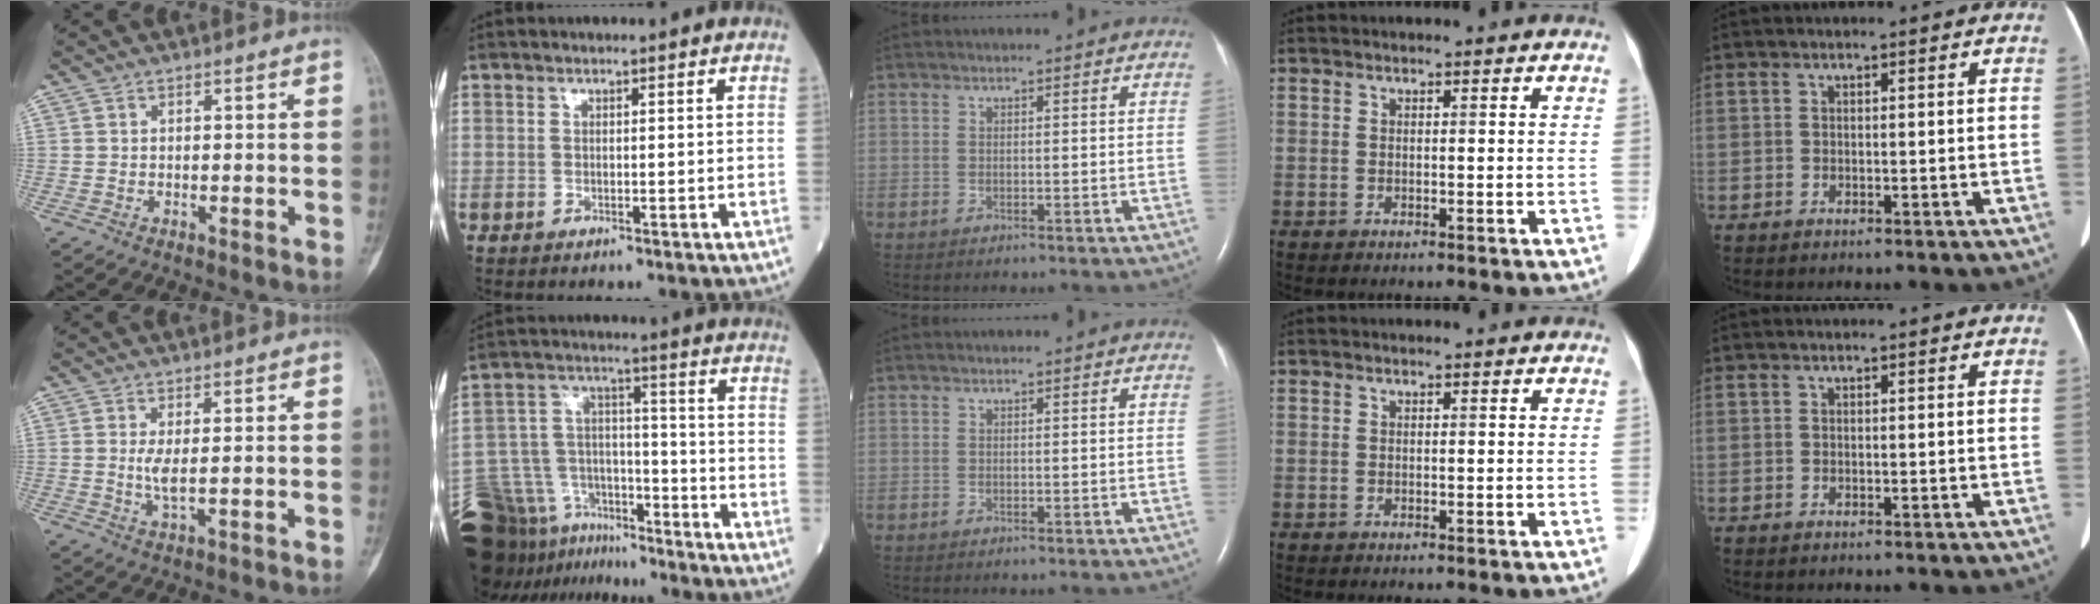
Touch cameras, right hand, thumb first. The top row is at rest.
{"thumb": {"total": 3.0, "force": [0.2, 0.6, 2.9], "torque": [-0.073, -0.011, 0.006]}, "index": {"total": 19.8, "force": [-16.2, 8.6, 7.5], "torque": [-0.179, 0.013, -0.273]}}